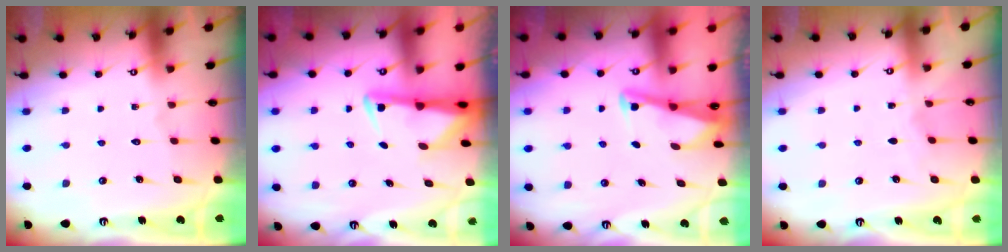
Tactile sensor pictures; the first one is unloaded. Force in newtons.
{"total": 3.0, "press": 2.9, "slide": 0.6}
{"total": 2.8, "press": 2.7, "slide": 0.4}
{"total": 2.6, "press": 2.5, "slide": 0.4}